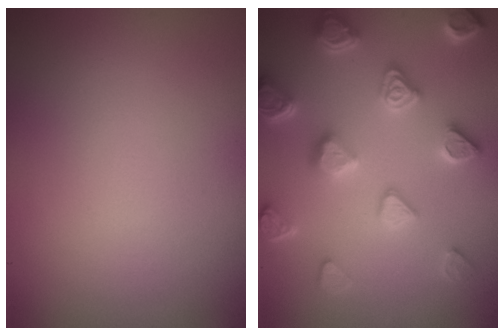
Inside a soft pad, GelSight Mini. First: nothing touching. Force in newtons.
{"total": 5.5, "press": 5.0, "slide": 2.4}